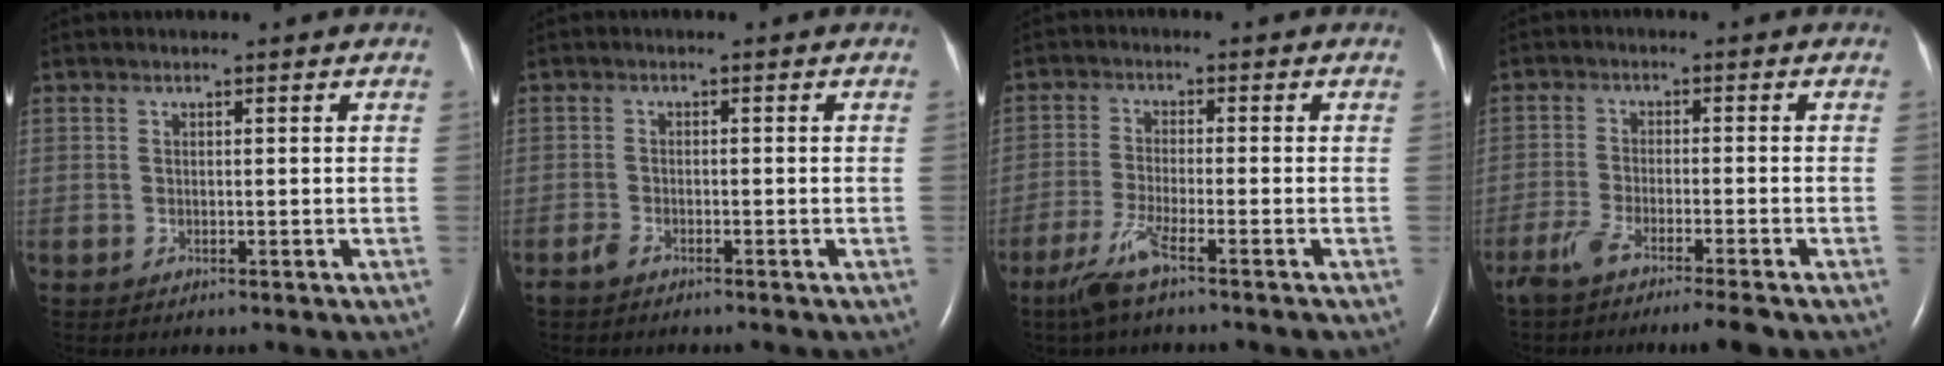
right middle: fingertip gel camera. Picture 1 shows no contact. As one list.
[{"total": 1.6, "force": [-1.3, 0.5, 0.7], "torque": [-0.026, -0.002, -0.024]}, {"total": 5.3, "force": [-3.6, -0.3, 3.8], "torque": [-0.089, -0.015, -0.078]}, {"total": 7.6, "force": [-6.0, -0.2, 4.7], "torque": [-0.079, -0.014, -0.100]}]